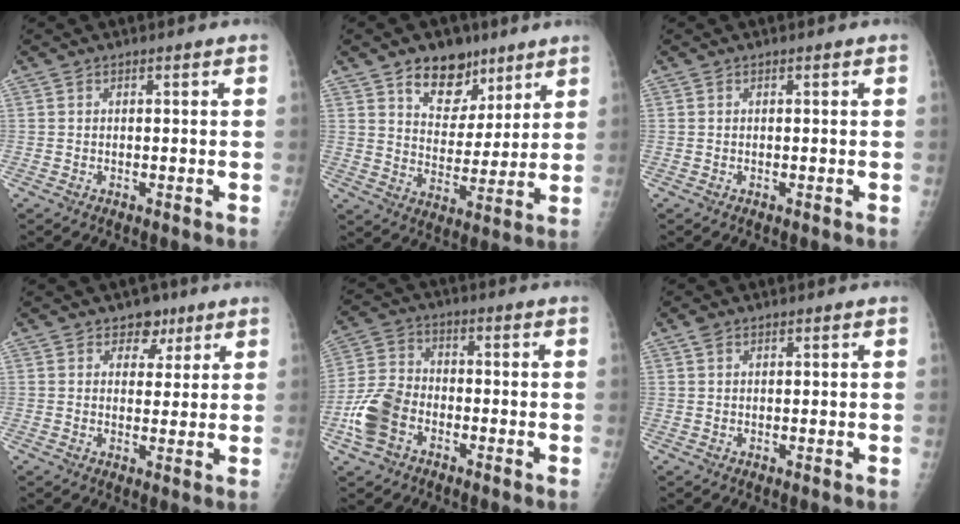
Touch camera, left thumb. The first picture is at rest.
{"total": 11.6, "force": [7.5, 7.5, 4.7], "torque": [-0.036, -0.040, 0.124]}
{"total": 0.0}
{"total": 5.4, "force": [3.4, 4.1, 1.2], "torque": [0.016, -0.013, 0.048]}
{"total": 9.8, "force": [-3.9, 6.7, 6.0], "torque": [-0.125, 0.025, -0.079]}
{"total": 1.4, "force": [0.8, 0.9, 0.7], "torque": [-0.010, 0.004, 0.015]}